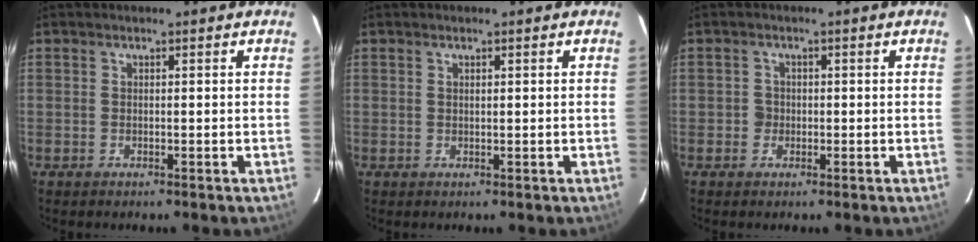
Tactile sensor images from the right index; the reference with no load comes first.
{"total": 0.7, "force": [0.4, 0.3, 0.5], "torque": [-0.009, 0.002, 0.007]}
{"total": 1.8, "force": [-0.5, 1.7, 0.1], "torque": [-0.002, 0.004, -0.007]}